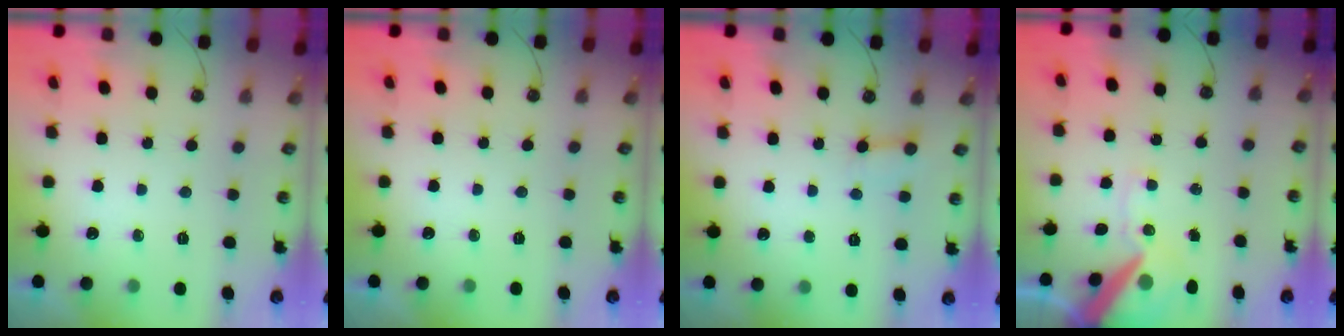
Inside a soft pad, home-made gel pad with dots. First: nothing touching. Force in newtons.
{"total": 0.0}
{"total": 3.9, "press": 3.9, "slide": 0.2}
{"total": 13.3, "press": 13.2, "slide": 2.1}